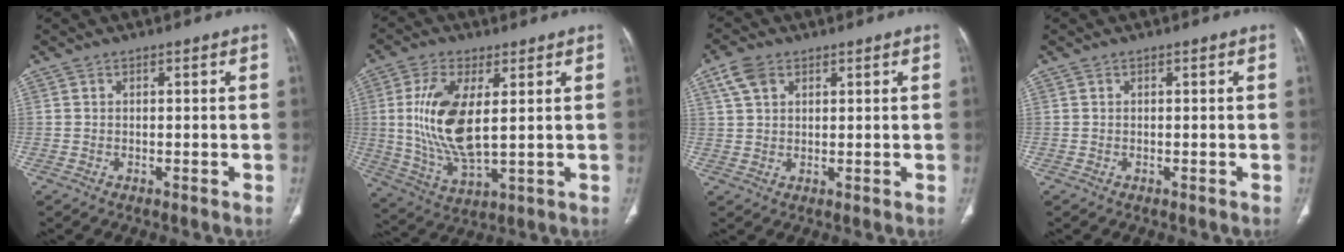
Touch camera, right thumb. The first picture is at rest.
{"total": 14.2, "force": [2.1, 6.0, 12.7], "torque": [-0.268, -0.020, 0.051]}
{"total": 4.9, "force": [2.5, 3.1, 2.9], "torque": [-0.054, 0.003, 0.052]}
{"total": 0.0}